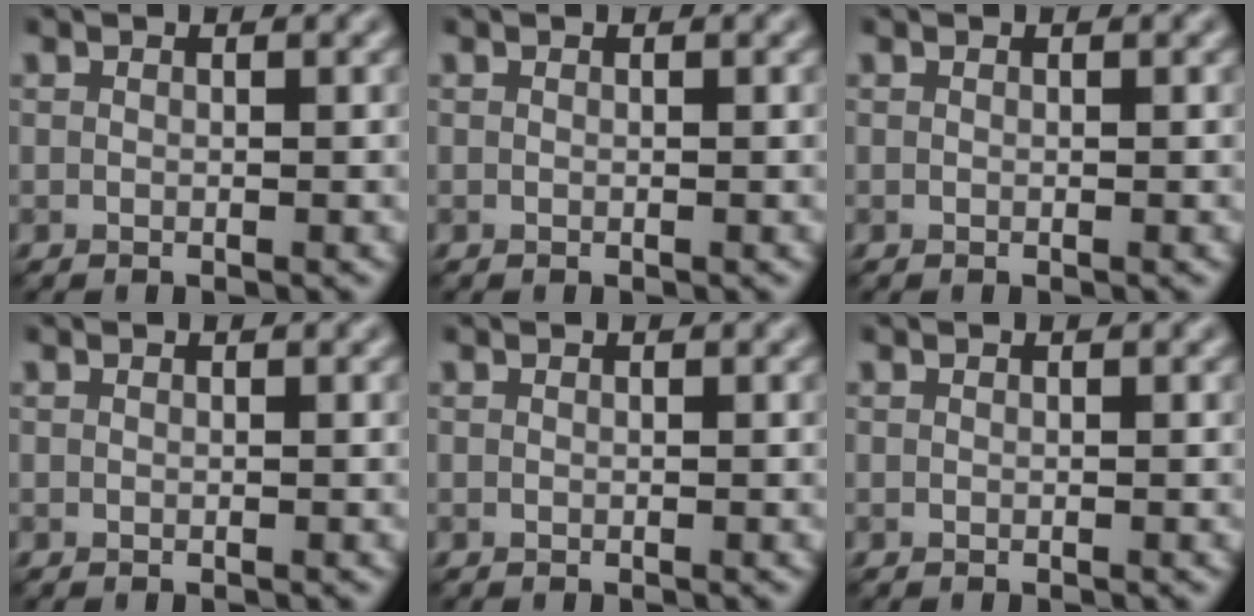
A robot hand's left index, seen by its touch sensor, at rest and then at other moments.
{"total": 0.0}
{"total": 0.0}
{"total": 0.0}
{"total": 0.0}
{"total": 0.0}